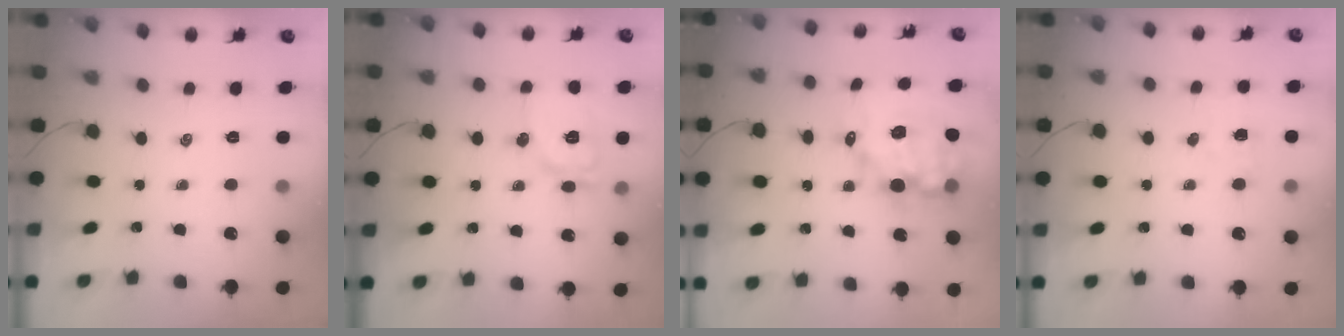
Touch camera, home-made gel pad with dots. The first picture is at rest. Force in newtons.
{"total": 10.8, "press": 10.8, "slide": 0.8}
{"total": 11.7, "press": 11.2, "slide": 3.2}
{"total": 3.6, "press": 3.4, "slide": 1.1}